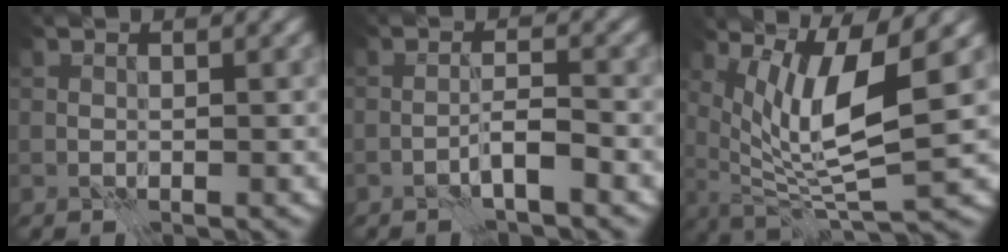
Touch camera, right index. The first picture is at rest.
{"total": 1.8, "force": [-1.1, -0.3, 1.3], "torque": [-0.019, 0.013, -0.027]}
{"total": 7.3, "force": [2.8, 1.2, 6.6], "torque": [-0.119, -0.008, 0.055]}